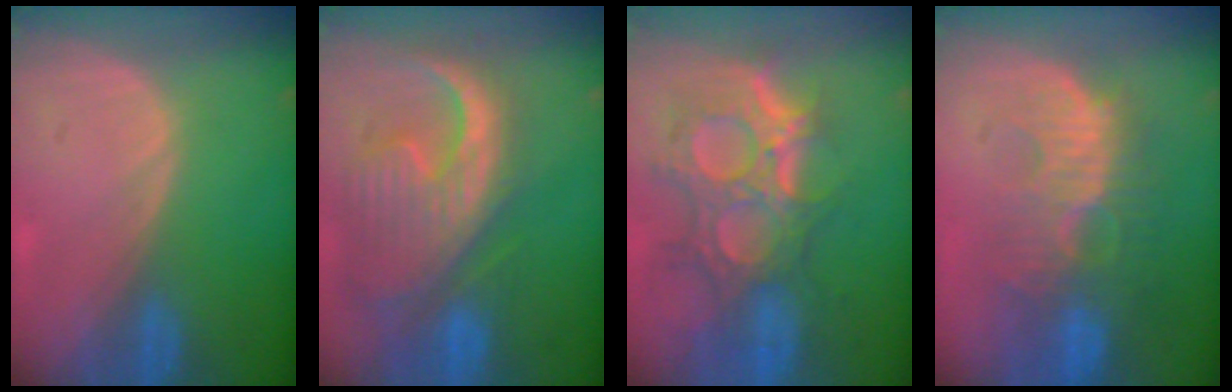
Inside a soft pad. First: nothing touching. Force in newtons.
{"total": 13.2, "press": 11.4, "slide": 6.7}
{"total": 11.9, "press": 10.7, "slide": 5.3}
{"total": 10.8, "press": 9.6, "slide": 4.9}